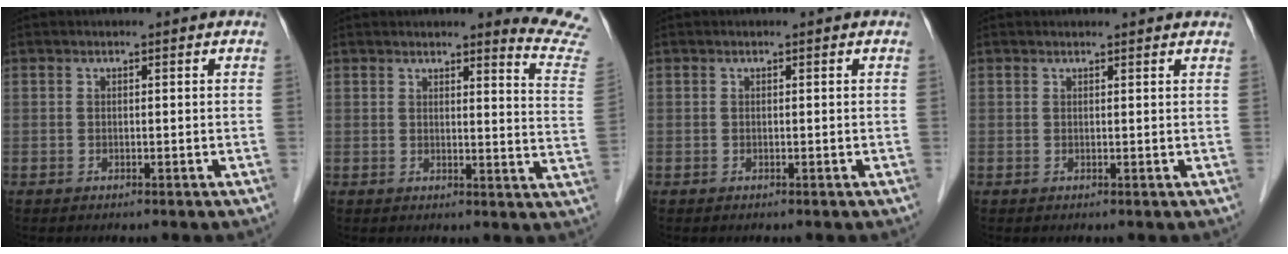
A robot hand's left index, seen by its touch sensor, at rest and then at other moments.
{"total": 9.3, "force": [9.2, -1.1, 1.2], "torque": [-0.006, -0.097, 0.077]}
{"total": 0.0}
{"total": 4.1, "force": [4.0, 0.4, 1.0], "torque": [-0.016, 0.015, 0.040]}